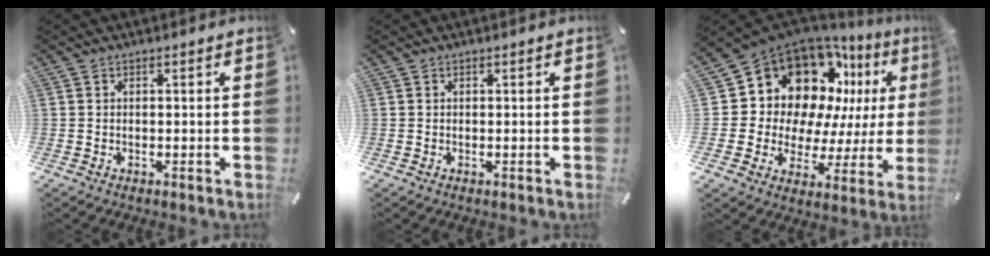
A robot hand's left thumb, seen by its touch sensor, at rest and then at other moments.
{"total": 0.0}
{"total": 15.6, "force": [9.8, 10.8, 5.7], "torque": [-0.086, -0.110, 0.182]}